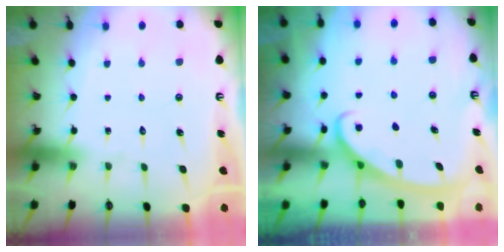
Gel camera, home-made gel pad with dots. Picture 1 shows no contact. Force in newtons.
{"total": 2.8, "press": 2.8, "slide": 0.5}